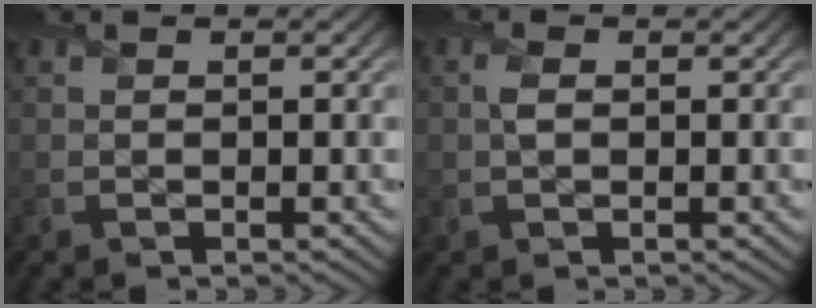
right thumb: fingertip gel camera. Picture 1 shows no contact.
{"total": 1.2, "force": [0.1, 0.6, 1.1], "torque": [-0.027, 0.001, 0.001]}